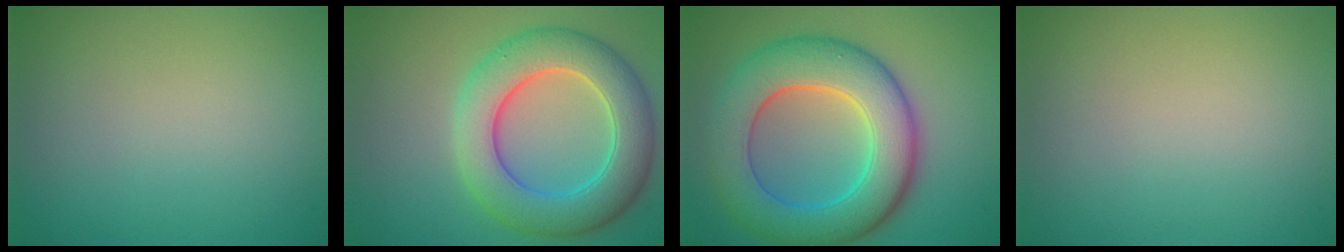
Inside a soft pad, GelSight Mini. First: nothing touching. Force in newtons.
{"total": 7.8, "press": 7.8, "slide": 0.4}
{"total": 9.1, "press": 9.1, "slide": 0.3}
{"total": 0.0}